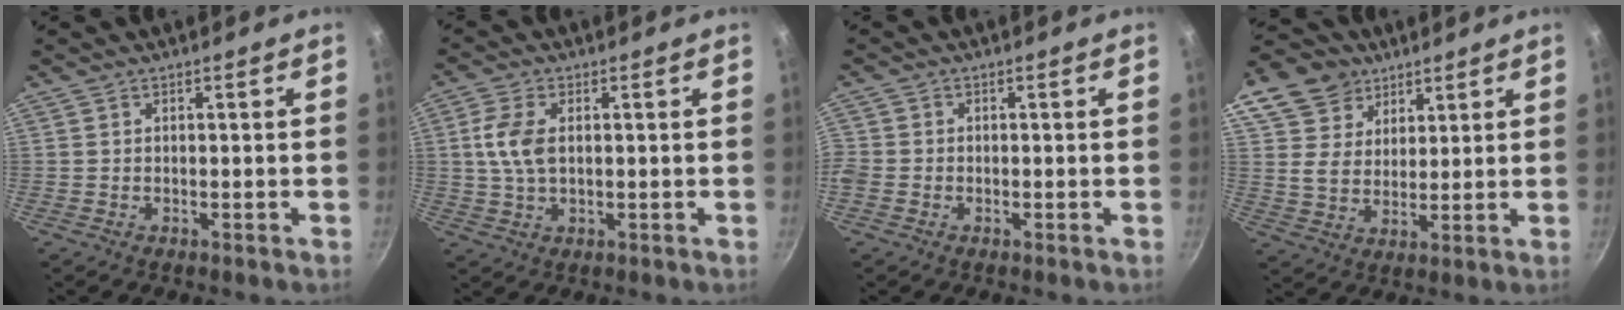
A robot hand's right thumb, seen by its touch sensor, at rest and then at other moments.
{"total": 6.7, "force": [0.8, 3.9, 5.4], "torque": [-0.110, 0.007, 0.015]}
{"total": 3.2, "force": [-1.4, 2.6, 1.3], "torque": [-0.032, 0.004, -0.034]}
{"total": 13.4, "force": [7.7, 9.6, 5.2], "torque": [-0.075, -0.016, 0.135]}